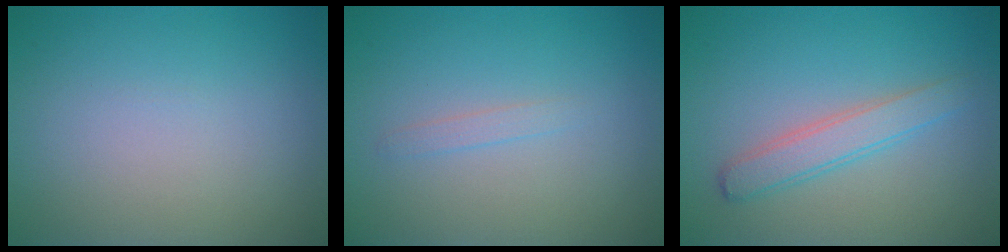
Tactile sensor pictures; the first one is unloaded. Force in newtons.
{"total": 0.8, "press": 0.8, "slide": 0.0}
{"total": 2.5, "press": 2.5, "slide": 0.1}